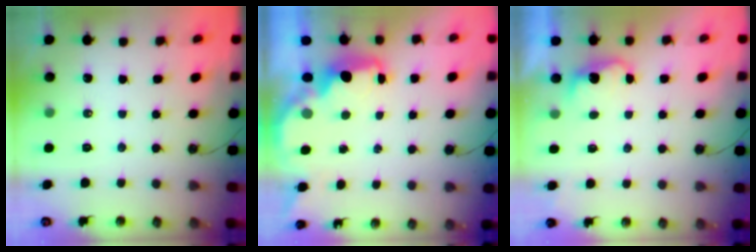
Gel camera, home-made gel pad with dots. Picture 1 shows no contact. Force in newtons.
{"total": 3.8, "press": 3.8, "slide": 0.5}
{"total": 2.7, "press": 2.6, "slide": 0.8}